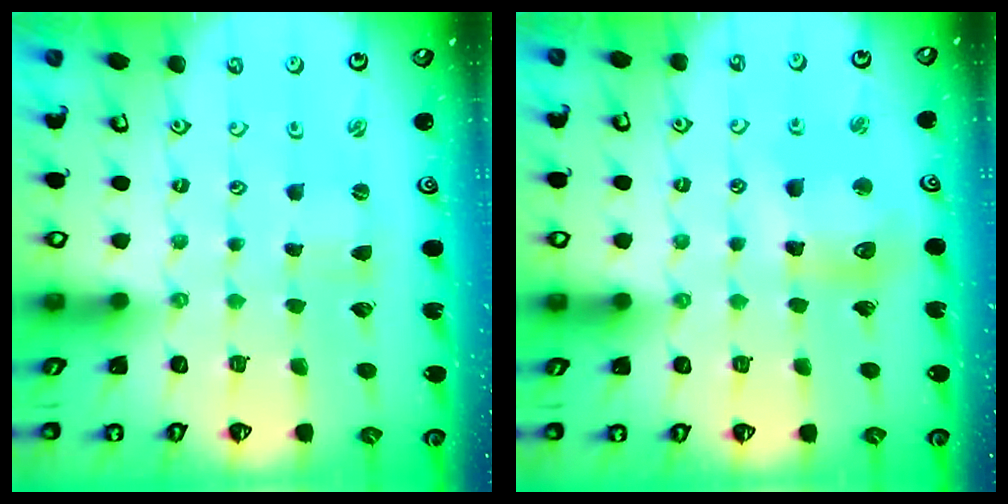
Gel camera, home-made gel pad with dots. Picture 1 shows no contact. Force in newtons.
{"total": 11.2, "press": 11.0, "slide": 1.8}